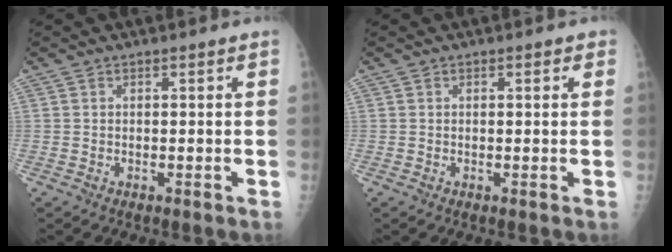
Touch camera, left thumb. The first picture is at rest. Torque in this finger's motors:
{"motor_torque": [-0.13, -0.09, -0.32, -0.01, -0.01]}